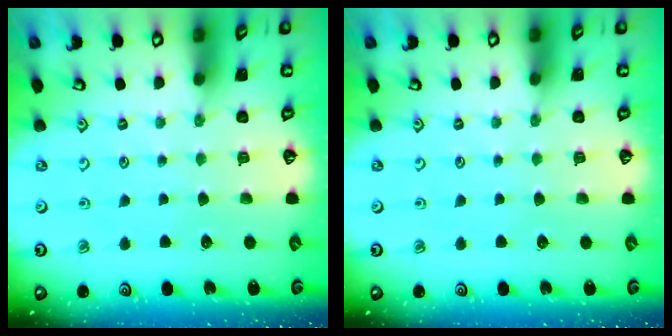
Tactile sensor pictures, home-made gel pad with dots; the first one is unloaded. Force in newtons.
{"total": 0.0}